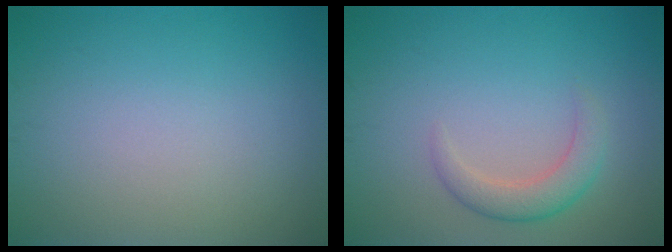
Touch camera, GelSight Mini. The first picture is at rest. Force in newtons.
{"total": 2.6, "press": 2.6, "slide": 0.1}